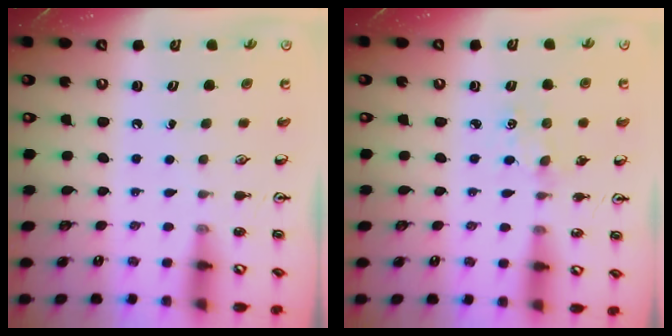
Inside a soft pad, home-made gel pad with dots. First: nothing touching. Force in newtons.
{"total": 1.4, "press": 1.4, "slide": 0.2}